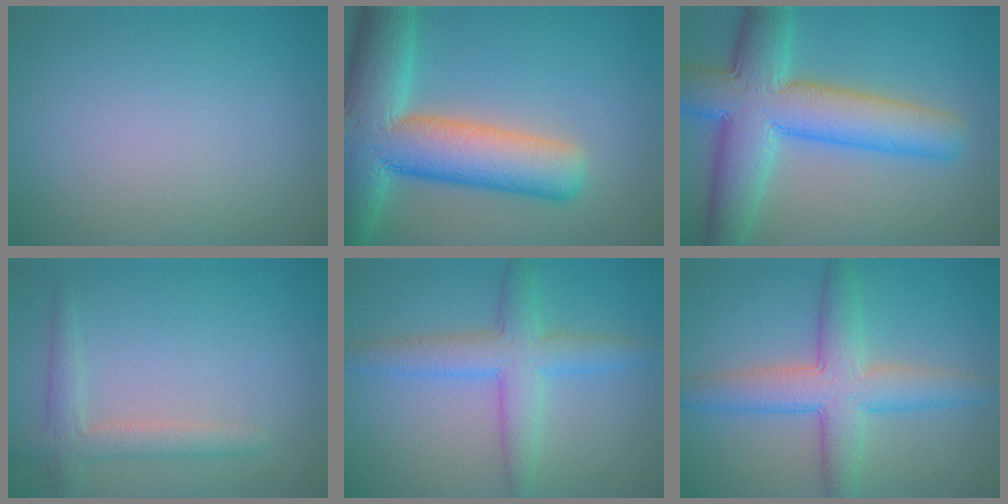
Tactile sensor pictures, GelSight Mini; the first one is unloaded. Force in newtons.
{"total": 12.1, "press": 12.1, "slide": 0.9}
{"total": 10.3, "press": 10.3, "slide": 0.2}
{"total": 2.5, "press": 2.5, "slide": 0.3}
{"total": 4.5, "press": 4.5, "slide": 0.2}
{"total": 5.8, "press": 5.8, "slide": 0.2}